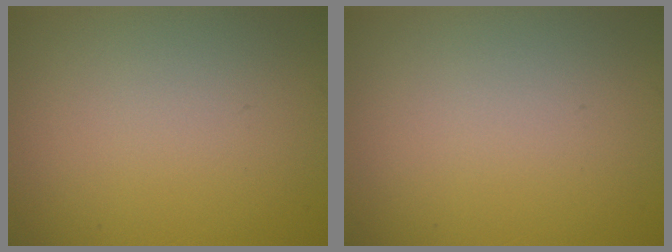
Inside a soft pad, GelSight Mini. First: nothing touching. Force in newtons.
{"total": 0.0}